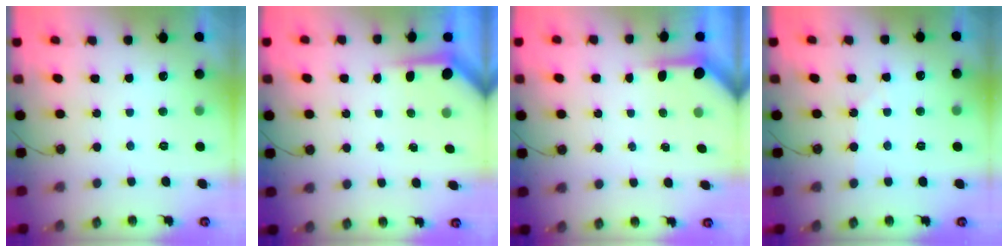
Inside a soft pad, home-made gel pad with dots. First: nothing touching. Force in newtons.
{"total": 3.6, "press": 3.6, "slide": 0.4}
{"total": 4.0, "press": 4.0, "slide": 0.3}
{"total": 3.8, "press": 3.8, "slide": 0.7}